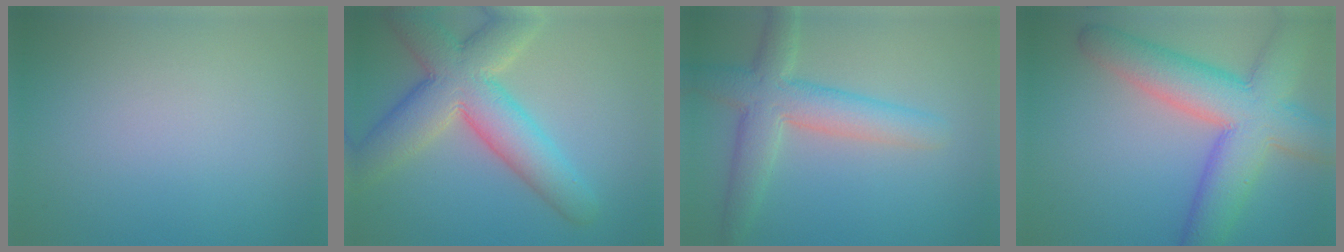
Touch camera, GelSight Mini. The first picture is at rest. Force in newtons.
{"total": 8.8, "press": 8.8, "slide": 0.4}
{"total": 5.4, "press": 5.4, "slide": 0.2}
{"total": 9.7, "press": 9.6, "slide": 0.4}